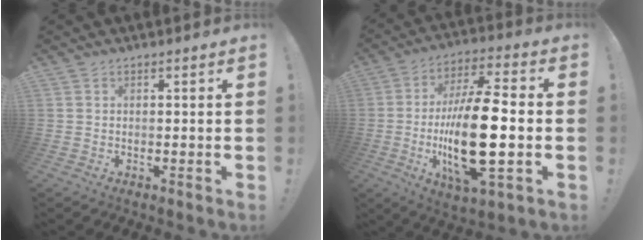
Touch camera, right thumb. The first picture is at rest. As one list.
[{"total": 22.5, "force": [-3.1, 7.1, 21.1], "torque": [-0.401, -0.004, -0.053]}]